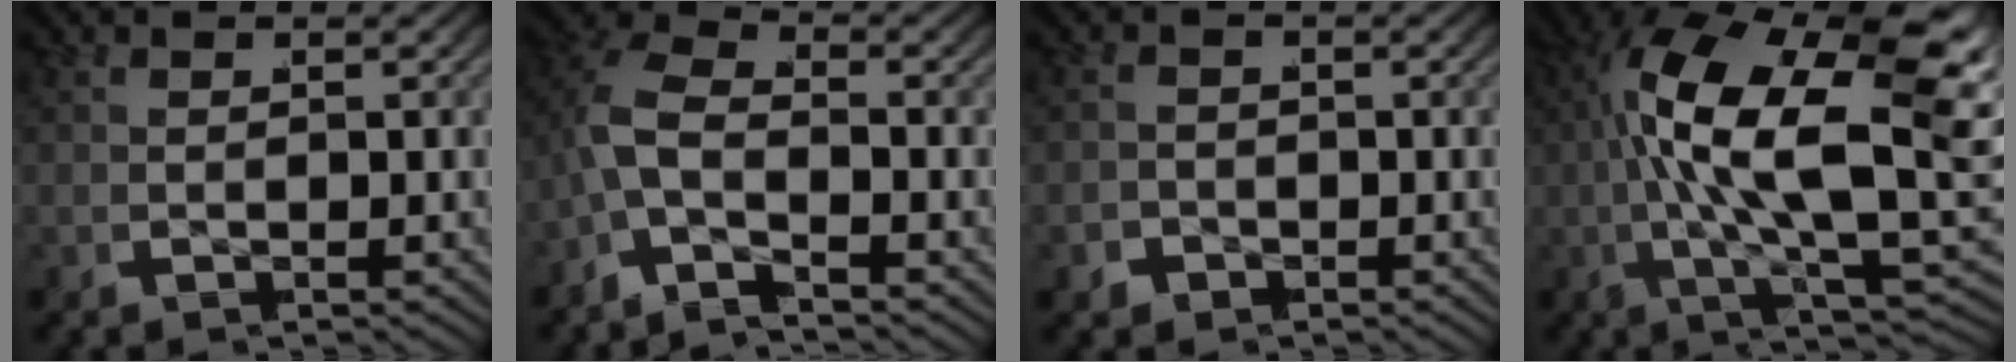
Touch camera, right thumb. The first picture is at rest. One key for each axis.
{"total": 4.7, "fx": -1.5, "fy": 3.0, "fz": 3.3, "tx": -0.093, "ty": -0.020, "tz": -0.034}
{"total": 1.6, "fx": -1.2, "fy": 1.0, "fz": -0.1, "tx": -0.005, "ty": -0.008, "tz": -0.019}
{"total": 20.1, "fx": 2.0, "fy": 9.5, "fz": 17.6, "tx": -0.307, "ty": -0.021, "tz": 0.035}